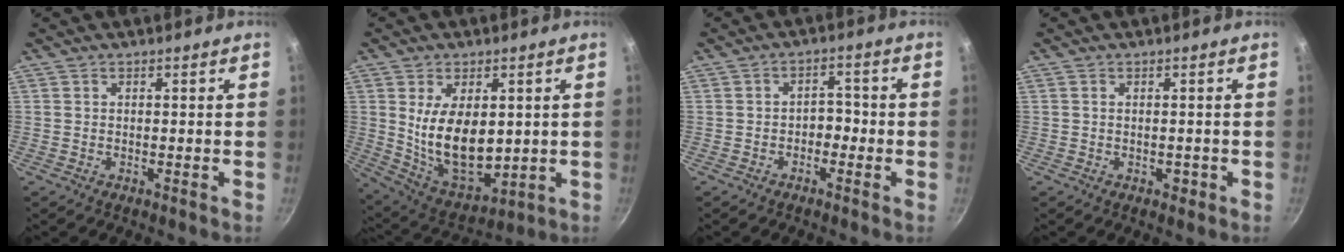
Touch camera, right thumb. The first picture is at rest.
{"total": 15.5, "force": [1.4, 9.2, 12.5], "torque": [-0.183, -0.031, 0.052]}
{"total": 3.1, "force": [-1.2, 2.2, 1.8], "torque": [0.001, 0.020, -0.022]}
{"total": 1.4, "force": [-0.4, 1.0, 0.9], "torque": [-0.009, 0.003, -0.004]}